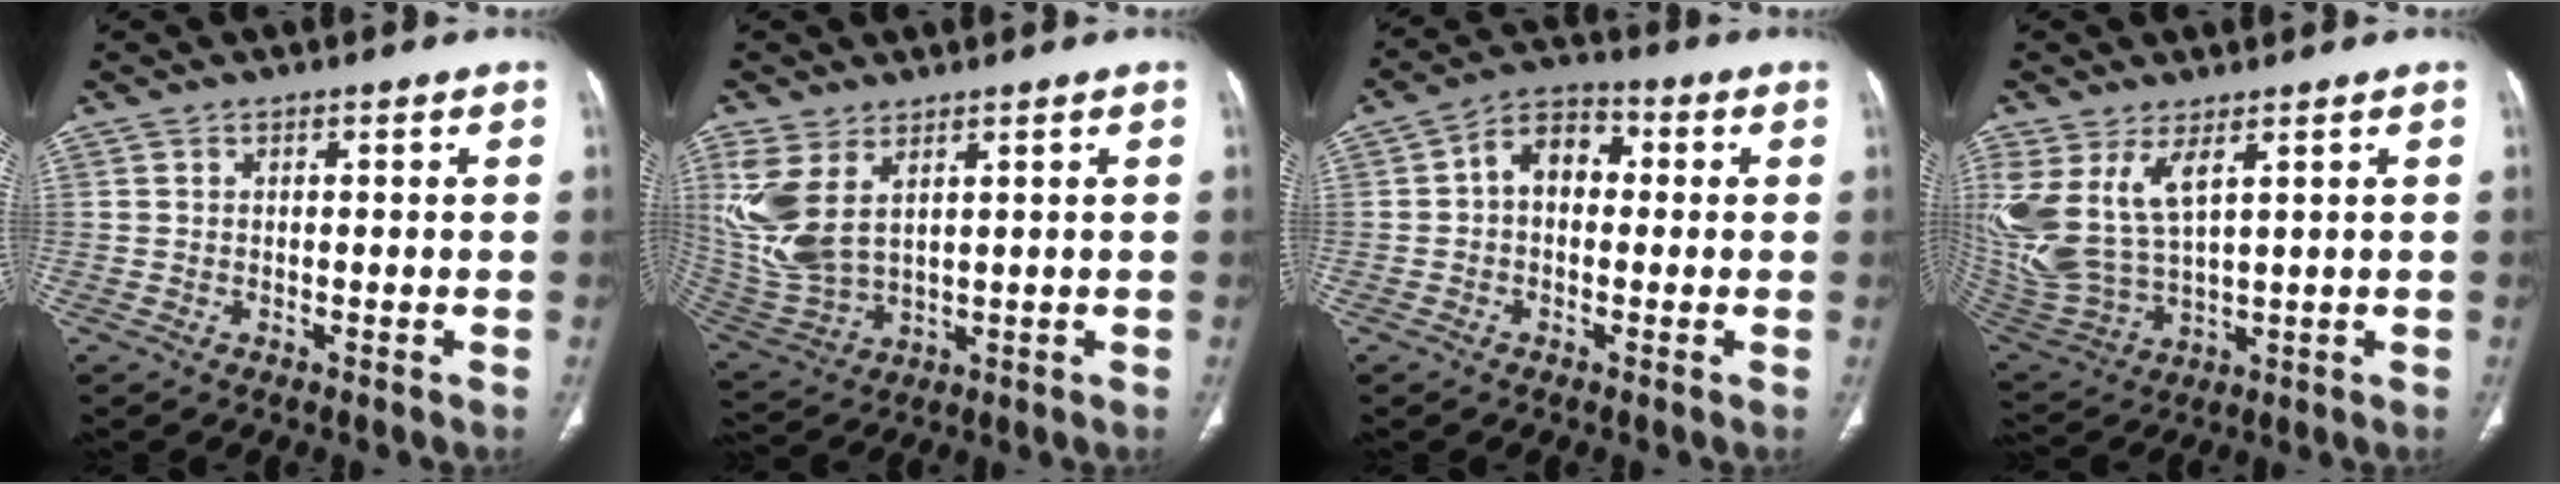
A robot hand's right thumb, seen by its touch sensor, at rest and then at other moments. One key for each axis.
{"total": 11.8, "fx": 4.6, "fy": 6.2, "fz": 8.9, "tx": -0.212, "ty": -0.015, "tz": 0.113}
{"total": 7.6, "fx": 0.5, "fy": 5.3, "fz": 5.4, "tx": -0.067, "ty": 0.026, "tz": -0.003}
{"total": 14.9, "fx": 5.7, "fy": 7.1, "fz": 11.7, "tx": -0.263, "ty": -0.027, "tz": 0.135}